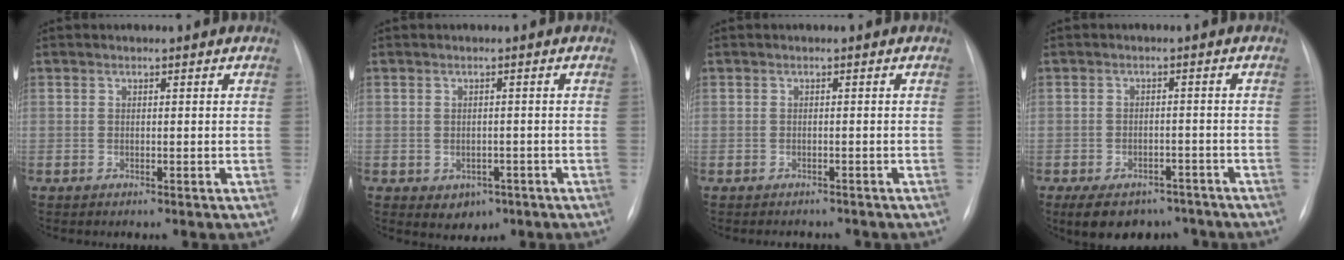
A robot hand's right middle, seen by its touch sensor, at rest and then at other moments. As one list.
[{"total": 3.2, "force": [-1.4, 2.5, 1.4], "torque": [-0.012, 0.003, -0.004]}, {"total": 3.1, "force": [-2.8, 1.2, 0.5], "torque": [-0.002, 0.000, -0.032]}, {"total": 9.7, "force": [-7.4, 5.1, 3.8], "torque": [-0.051, 0.005, -0.103]}]